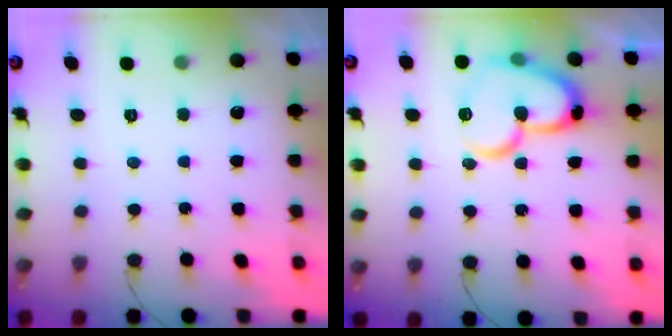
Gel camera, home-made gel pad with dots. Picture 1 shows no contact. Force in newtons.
{"total": 17.6, "press": 17.5, "slide": 2.2}